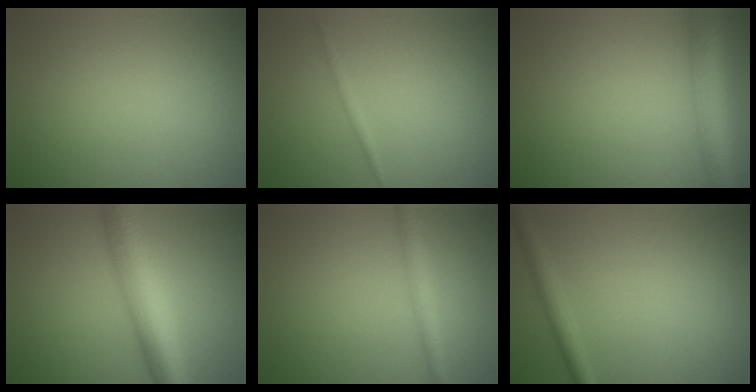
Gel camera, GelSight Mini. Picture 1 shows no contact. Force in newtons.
{"total": 0.8, "press": 0.8, "slide": 0.0}
{"total": 5.0, "press": 5.0, "slide": 0.2}
{"total": 7.5, "press": 7.5, "slide": 0.1}
{"total": 1.9, "press": 1.9, "slide": 0.0}
{"total": 2.0, "press": 2.0, "slide": 0.1}